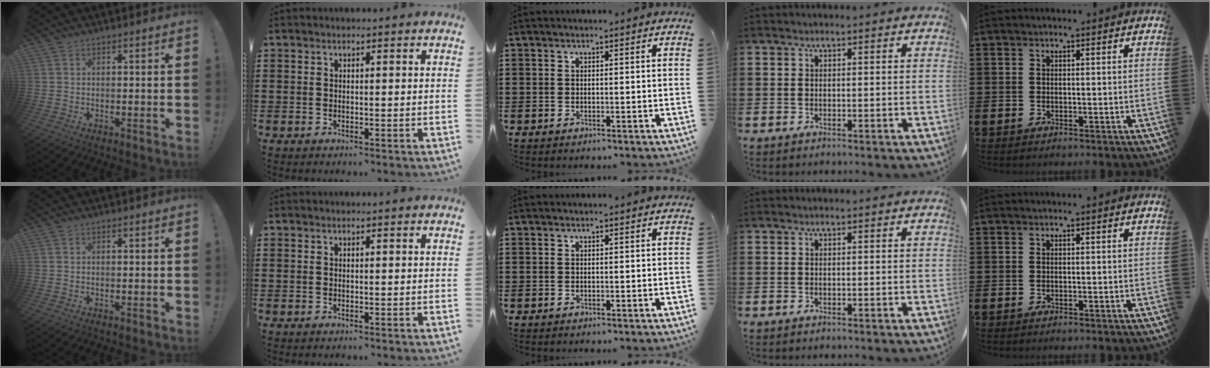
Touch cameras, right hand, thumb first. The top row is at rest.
{}